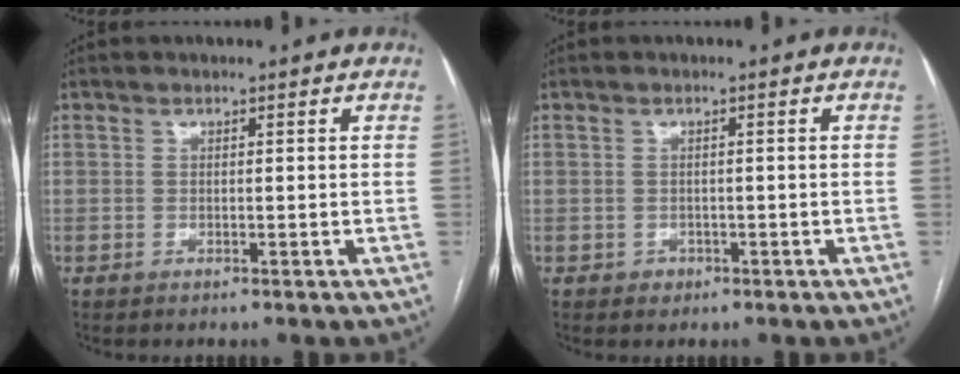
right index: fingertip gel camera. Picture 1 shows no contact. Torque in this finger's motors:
{"motor_torque": [-0.07, 0.02, -0.07, -0.06]}